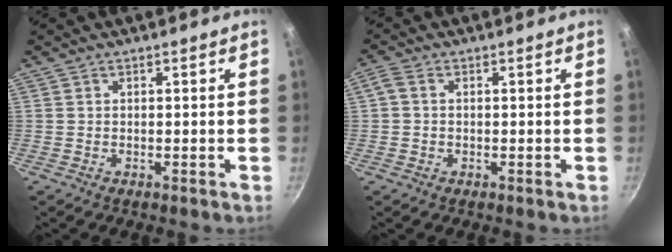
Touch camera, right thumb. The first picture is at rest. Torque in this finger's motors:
{"motor_torque": [-0.35, 0.51, -0.31, 0.25, 0.09]}